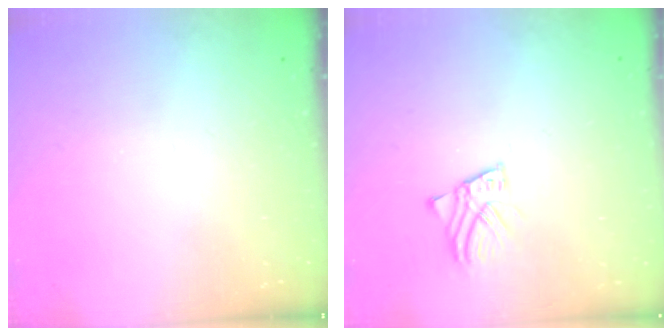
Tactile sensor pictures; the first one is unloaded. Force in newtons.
{"total": 2.6, "press": 2.6, "slide": 0.1}